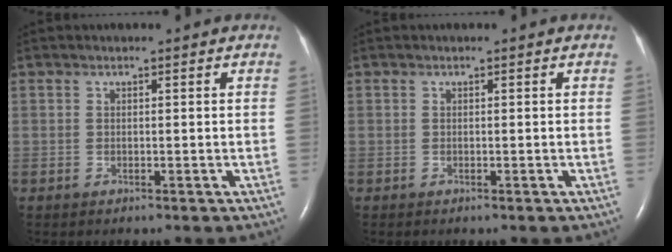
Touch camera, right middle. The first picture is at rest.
{"total": 0.0}